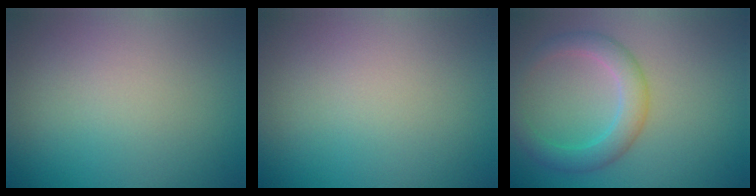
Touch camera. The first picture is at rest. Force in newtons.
{"total": 0.0}
{"total": 3.6, "press": 3.6, "slide": 0.1}